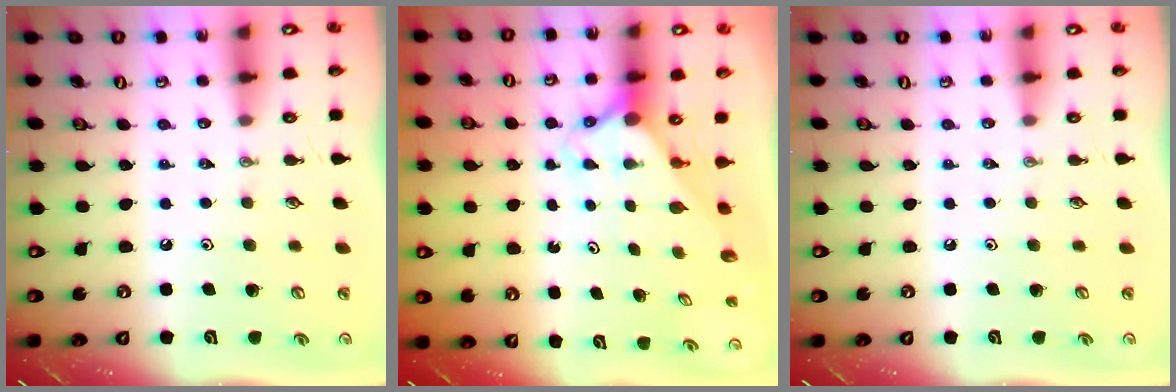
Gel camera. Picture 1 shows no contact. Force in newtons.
{"total": 2.3, "press": 2.3, "slide": 0.2}
{"total": 0.0}